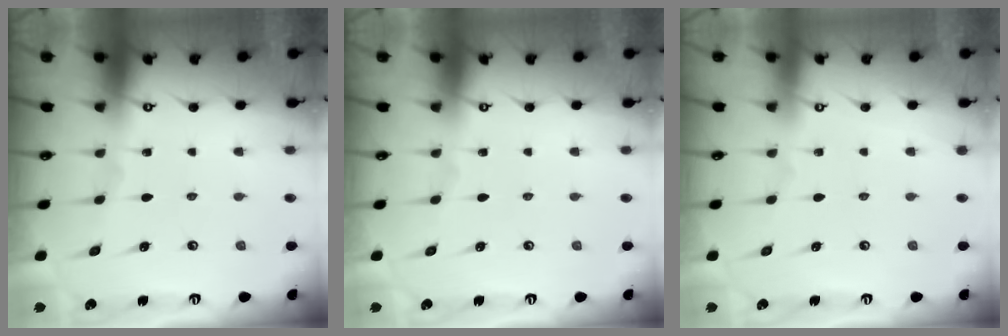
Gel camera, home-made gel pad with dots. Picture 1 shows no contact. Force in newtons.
{"total": 0.0}
{"total": 3.9, "press": 3.9, "slide": 0.1}